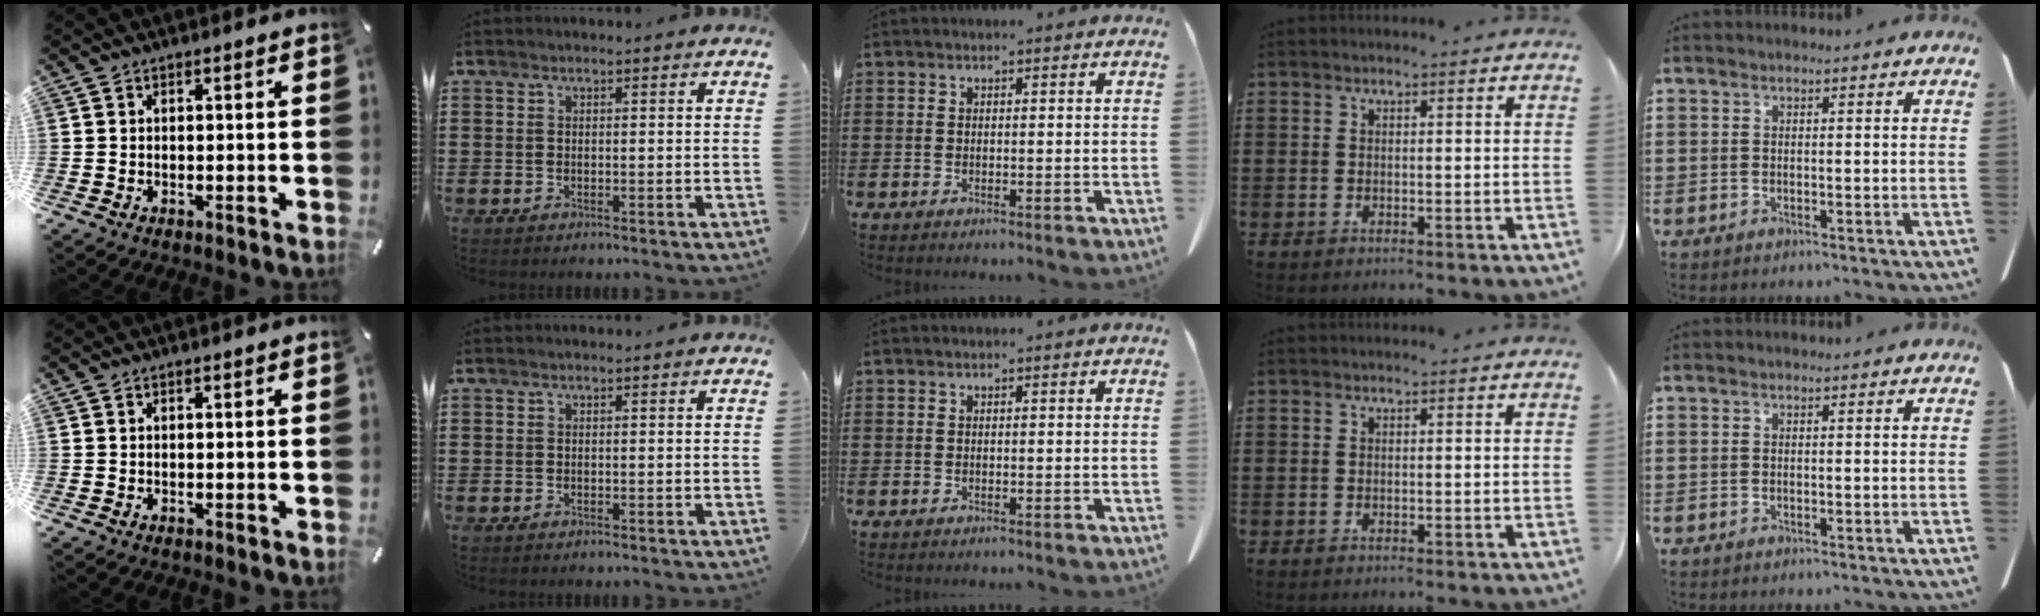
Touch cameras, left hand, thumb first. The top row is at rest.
{}